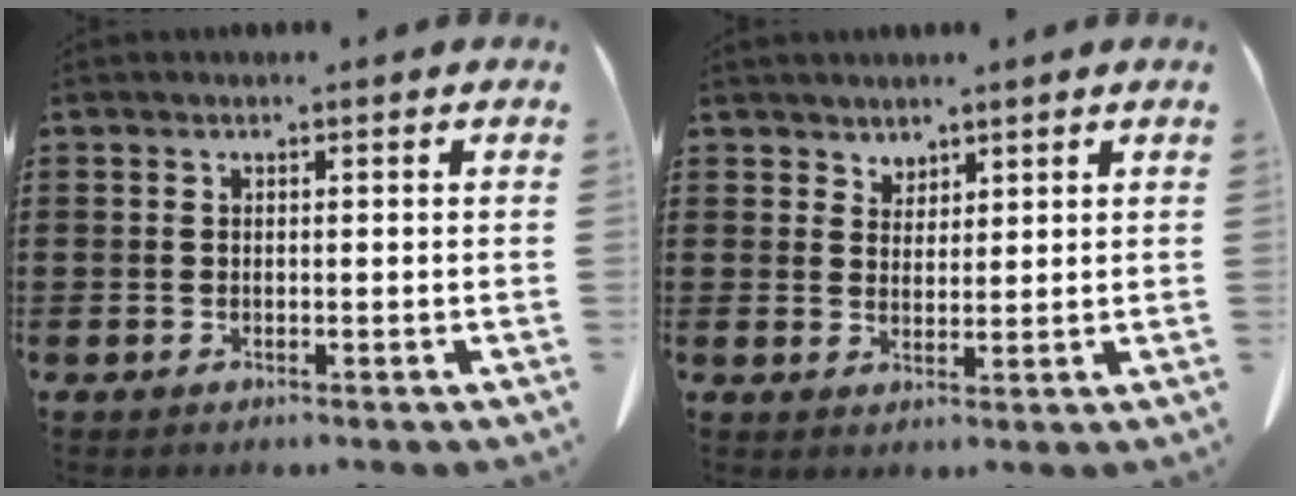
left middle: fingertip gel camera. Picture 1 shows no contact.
{"total": 2.4, "force": [2.2, 1.0, 0.1], "torque": [-0.008, 0.001, 0.044]}